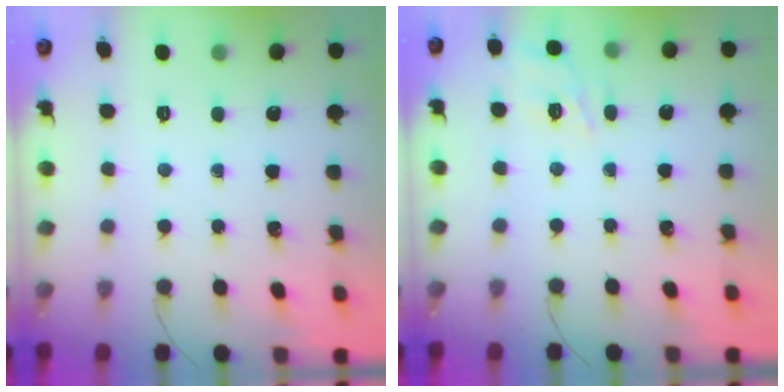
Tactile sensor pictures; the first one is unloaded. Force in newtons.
{"total": 9.1, "press": 8.9, "slide": 1.6}